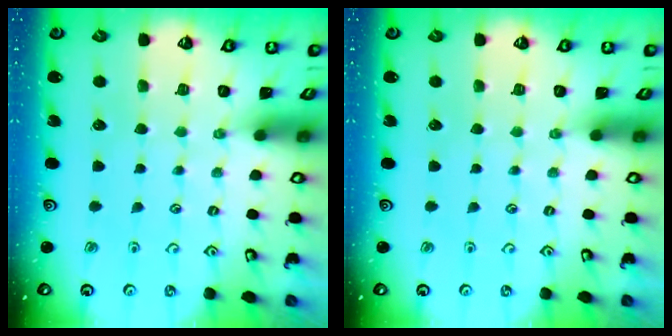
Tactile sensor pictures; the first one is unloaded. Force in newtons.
{"total": 0.0}